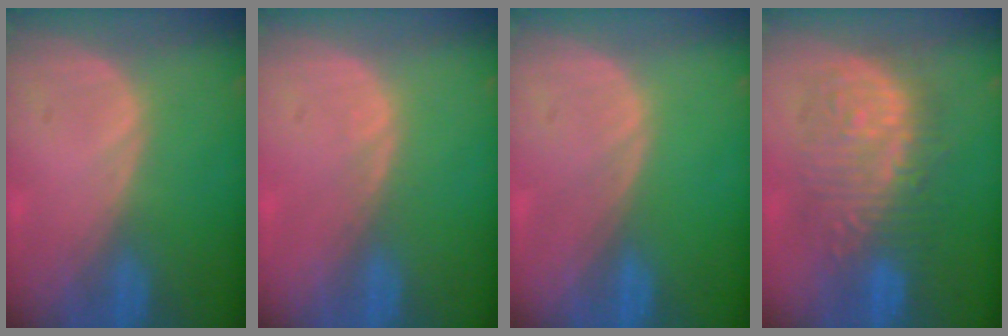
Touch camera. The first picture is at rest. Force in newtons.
{"total": 0.5, "press": 0.5, "slide": 0.1}
{"total": 0.0}
{"total": 9.9, "press": 9.9, "slide": 0.5}